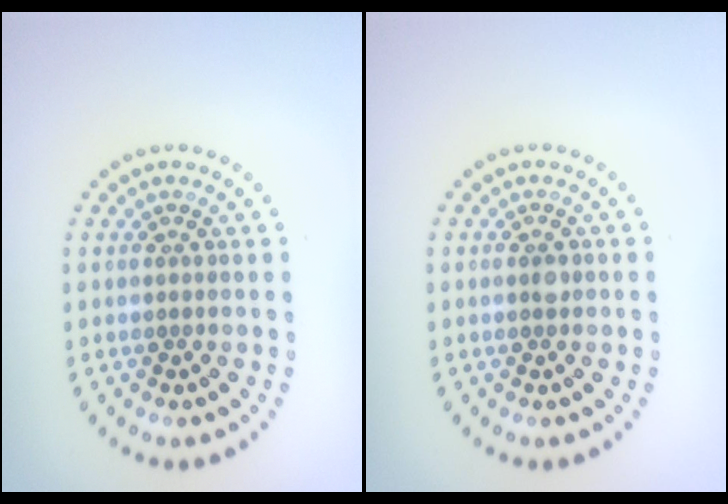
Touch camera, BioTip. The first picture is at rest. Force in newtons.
{"total": 1.0, "press": 1.0, "slide": 0.0}